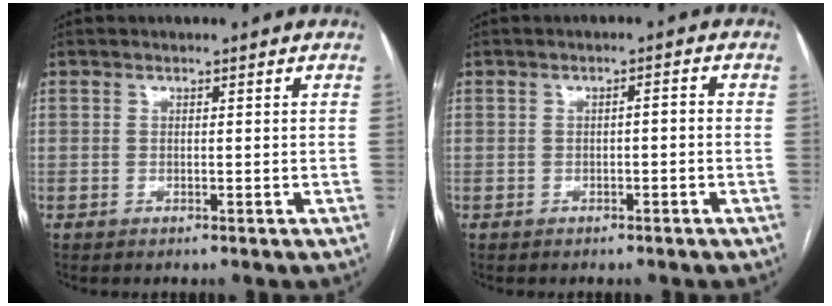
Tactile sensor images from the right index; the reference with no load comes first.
{"total": 1.7, "force": [-0.5, 0.5, 1.6], "torque": [-0.021, 0.007, -0.006]}